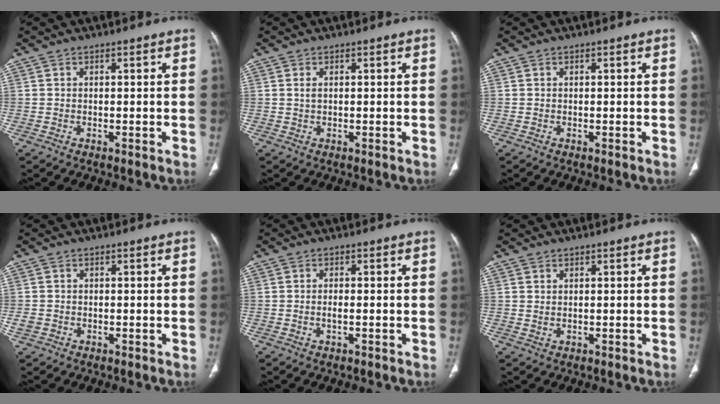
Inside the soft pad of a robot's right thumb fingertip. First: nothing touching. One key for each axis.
{"total": 1.1, "fx": 0.3, "fy": 0.6, "fz": 0.9, "tx": -0.020, "ty": 0.001, "tz": 0.009}
{"total": 0.0}
{"total": 1.7, "fx": -0.5, "fy": 1.4, "fz": 0.7, "tx": -0.017, "ty": 0.004, "tz": -0.009}
{"total": 1.4, "fx": -0.5, "fy": 0.5, "fz": 1.3, "tx": -0.027, "ty": 0.003, "tz": -0.010}
{"total": 0.6, "fx": 0.4, "fy": 0.3, "fz": 0.3, "tx": 0.002, "ty": -0.002, "tz": 0.008}